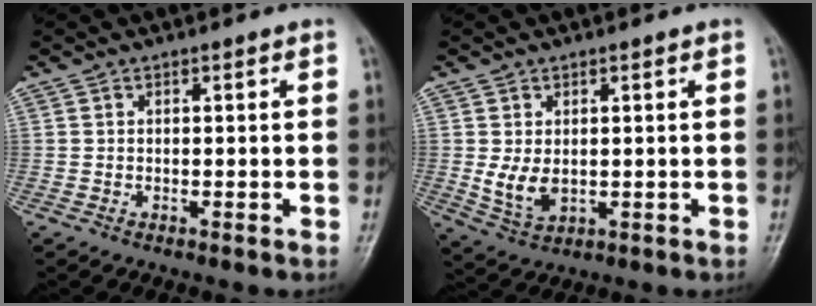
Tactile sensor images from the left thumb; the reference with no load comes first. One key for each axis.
{"total": 5.0, "fx": 0.3, "fy": 3.5, "fz": 3.5, "tx": -0.059, "ty": -0.015, "tz": 0.017}